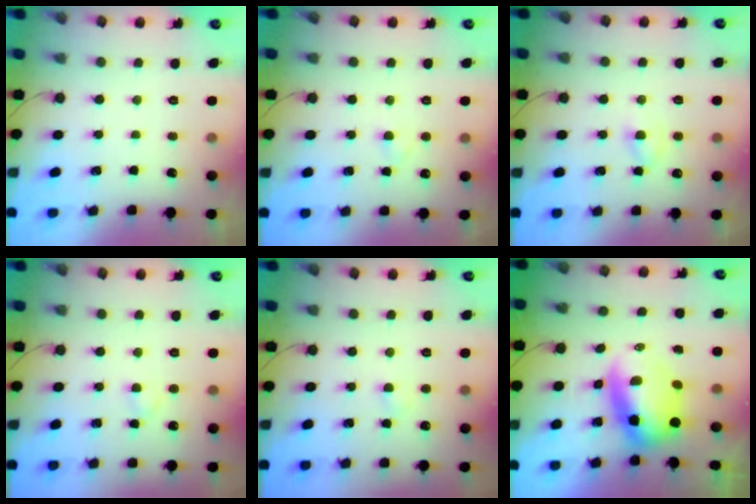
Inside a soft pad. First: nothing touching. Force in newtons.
{"total": 1.8, "press": 1.6, "slide": 0.9}
{"total": 2.9, "press": 2.8, "slide": 0.9}
{"total": 1.9, "press": 1.7, "slide": 0.9}
{"total": 2.2, "press": 2.1, "slide": 0.8}
{"total": 8.9, "press": 8.6, "slide": 2.5}